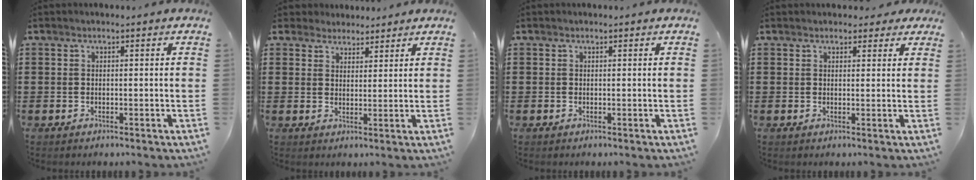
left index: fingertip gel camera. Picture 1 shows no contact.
{"total": 3.5, "force": [3.1, 1.6, 0.0], "torque": [-0.015, 0.000, 0.058]}
{"total": 0.0}
{"total": 2.1, "force": [1.7, 1.3, 0.3], "torque": [0.003, 0.001, 0.028]}